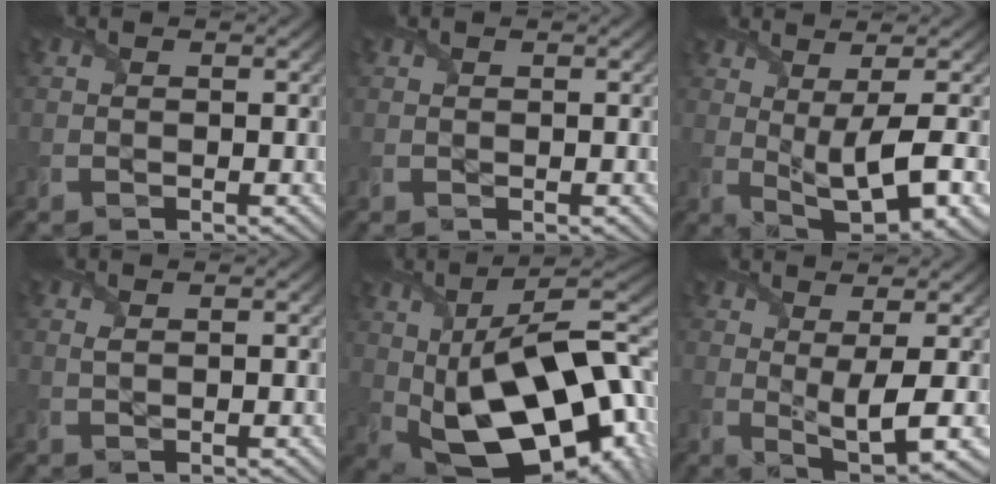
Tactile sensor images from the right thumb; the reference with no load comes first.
{"total": 0.0}
{"total": 9.5, "force": [0.6, 2.9, 9.1], "torque": [-0.169, -0.003, 0.016]}
{"total": 0.6, "force": [0.3, 0.0, 0.5], "torque": [-0.016, 0.001, 0.006]}
{"total": 21.4, "force": [0.0, 11.3, 18.2], "torque": [-0.298, -0.026, 0.010]}
{"total": 5.6, "force": [0.9, 1.2, 5.5], "torque": [-0.103, -0.001, 0.020]}